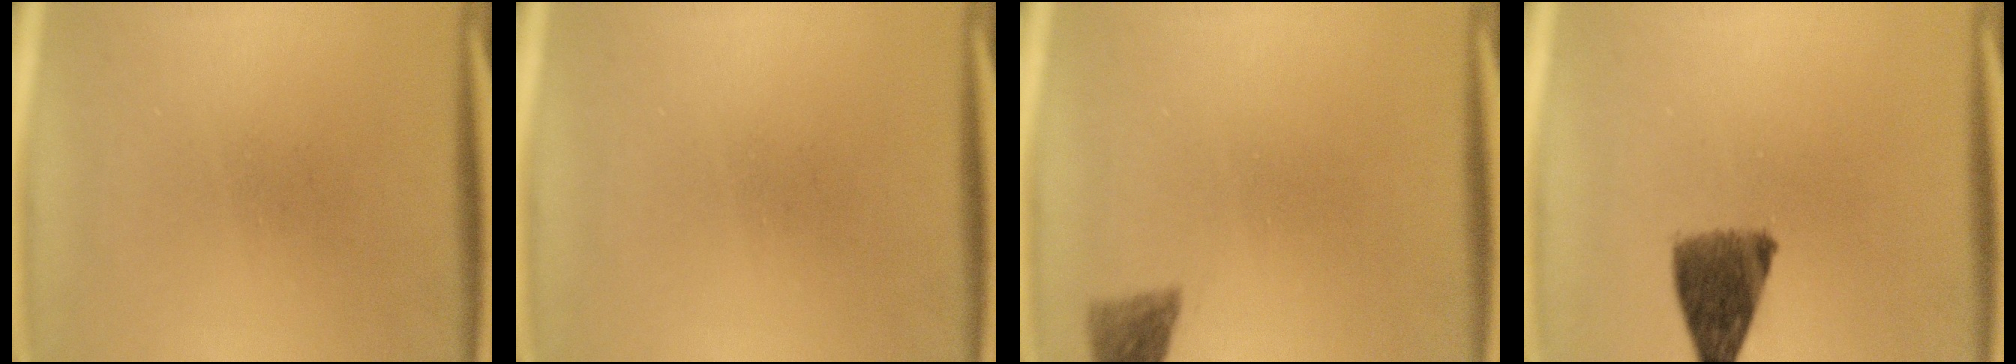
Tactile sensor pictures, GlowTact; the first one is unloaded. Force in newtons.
{"total": 0.0}
{"total": 2.8}
{"total": 8.1}